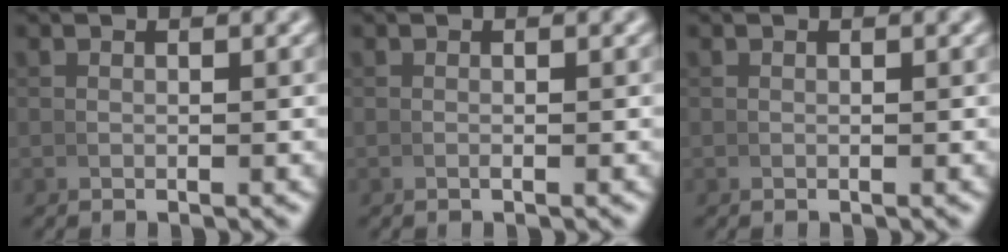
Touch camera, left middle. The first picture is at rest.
{"total": 0.0}
{"total": 0.0}